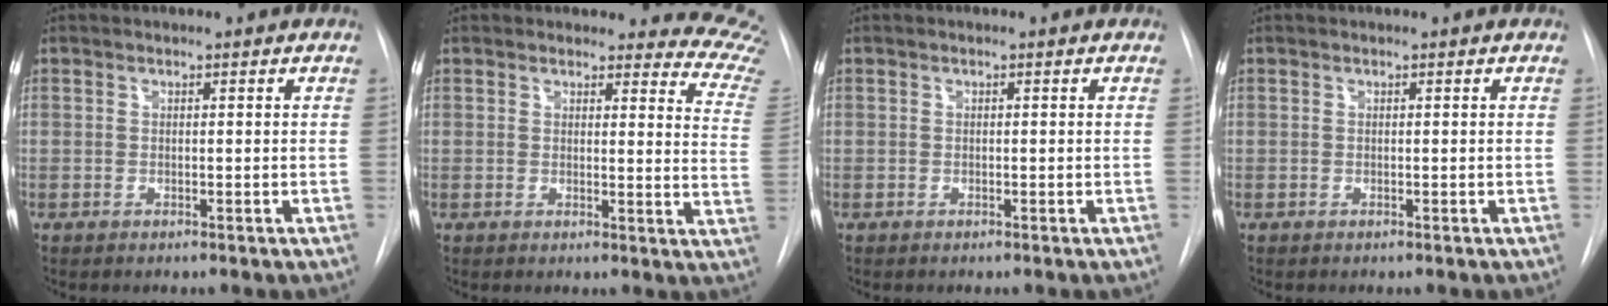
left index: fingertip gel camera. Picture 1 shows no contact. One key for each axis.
{"total": 10.8, "fx": 10.7, "fy": 1.6, "fz": -0.2, "tx": 0.048, "ty": -0.121, "tz": 0.066}
{"total": 0.0}
{"total": 0.0}